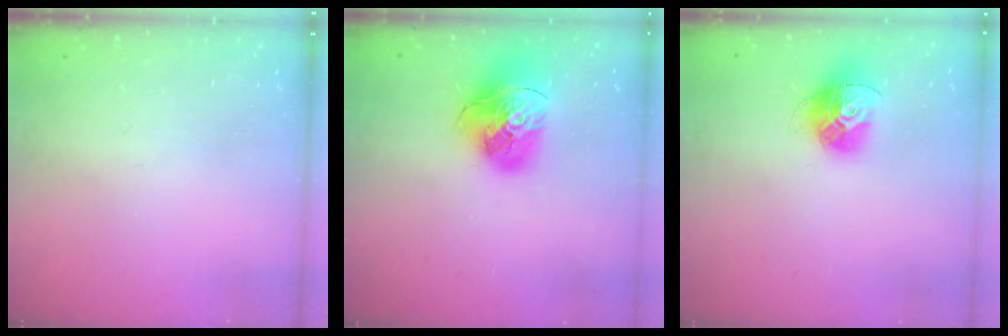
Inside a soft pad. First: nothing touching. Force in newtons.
{"total": 18.6, "press": 18.5, "slide": 2.0}
{"total": 13.9, "press": 13.8, "slide": 1.4}